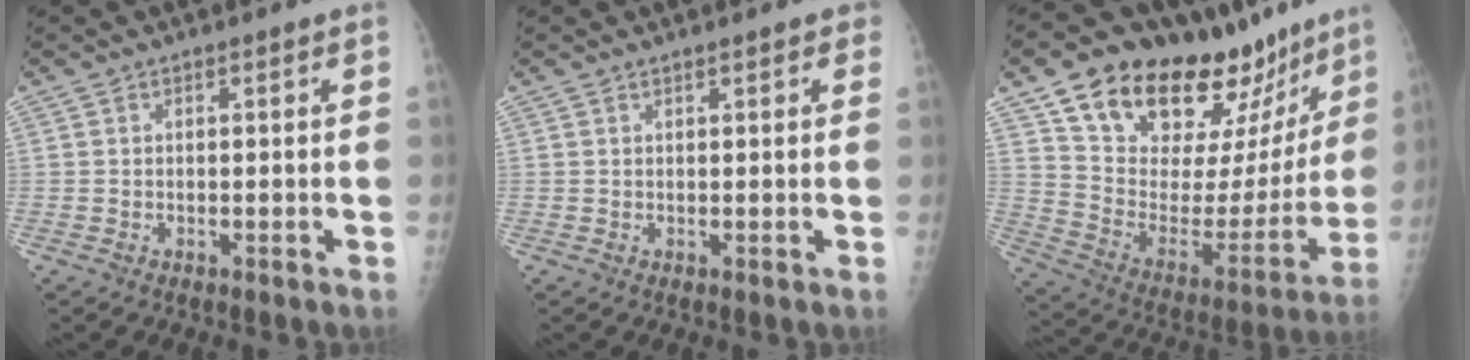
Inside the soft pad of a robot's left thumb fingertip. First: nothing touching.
{"total": 1.7, "force": [1.2, 0.7, 1.0], "torque": [-0.003, 0.000, 0.011]}
{"total": 30.7, "force": [21.5, 13.4, 17.3], "torque": [-0.235, -0.074, 0.329]}